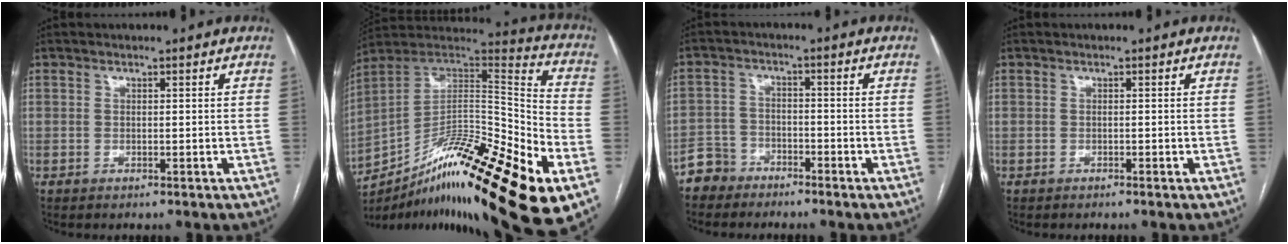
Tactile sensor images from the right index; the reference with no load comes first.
{"total": 28.0, "force": [-14.5, 3.9, 23.6], "torque": [-0.331, 0.002, -0.240]}
{"total": 4.4, "force": [-3.7, 2.4, -0.3], "torque": [0.010, 0.004, -0.076]}
{"total": 0.0}